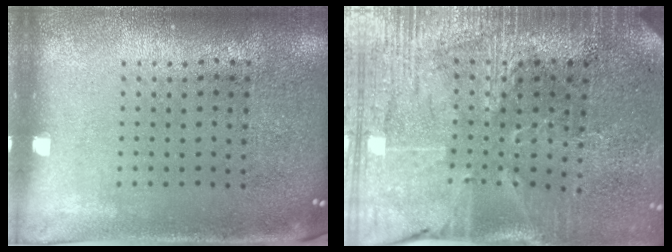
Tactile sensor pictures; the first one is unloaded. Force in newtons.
{"total": 3.4, "press": 3.3, "slide": 0.8}